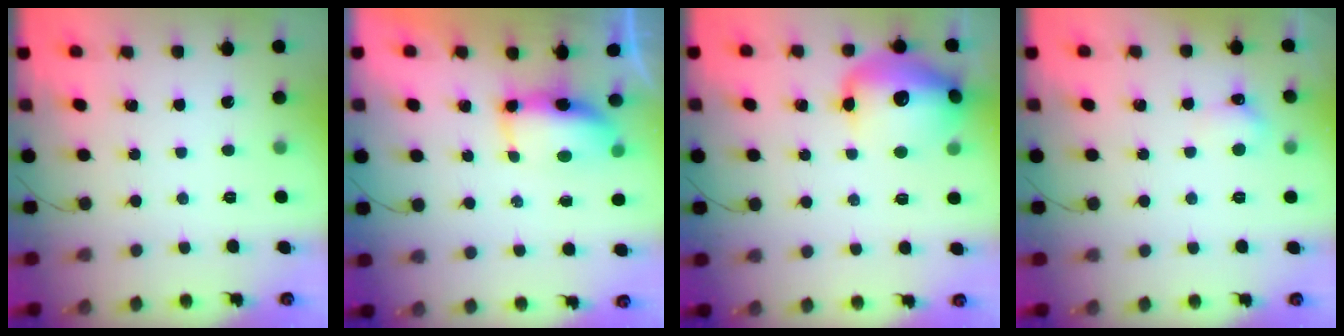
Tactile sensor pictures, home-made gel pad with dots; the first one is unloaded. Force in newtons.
{"total": 8.6, "press": 7.8, "slide": 3.7}
{"total": 16.1, "press": 15.7, "slide": 3.2}
{"total": 5.4, "press": 5.2, "slide": 1.5}